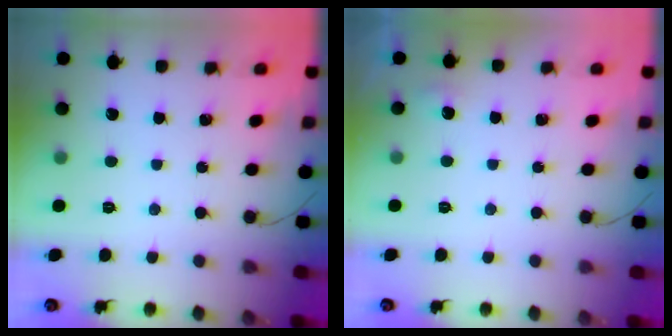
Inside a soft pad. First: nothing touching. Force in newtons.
{"total": 3.7, "press": 3.4, "slide": 1.6}